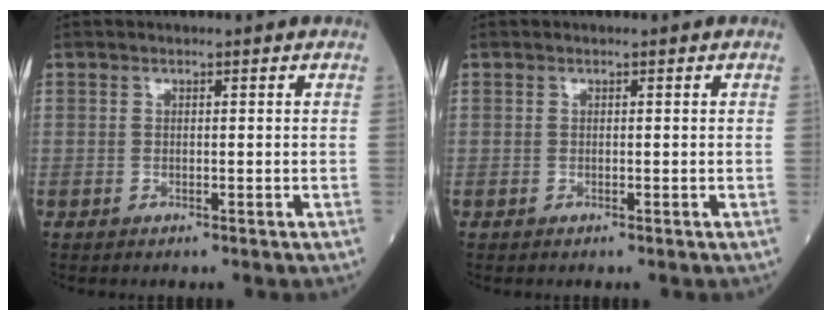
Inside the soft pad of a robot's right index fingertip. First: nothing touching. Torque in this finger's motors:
{"motor_torque": [-0.13, 0.00, 0.01, 0.00]}